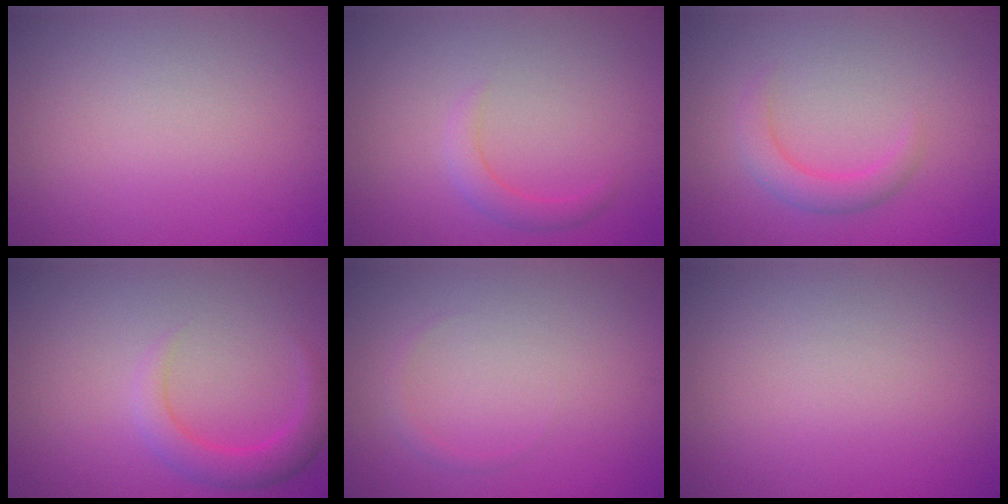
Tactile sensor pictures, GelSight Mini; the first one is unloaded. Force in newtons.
{"total": 1.7, "press": 1.7, "slide": 0.1}
{"total": 2.4, "press": 2.4, "slide": 0.1}
{"total": 2.9, "press": 2.9, "slide": 0.1}
{"total": 0.7, "press": 0.7, "slide": 0.1}
{"total": 0.0}